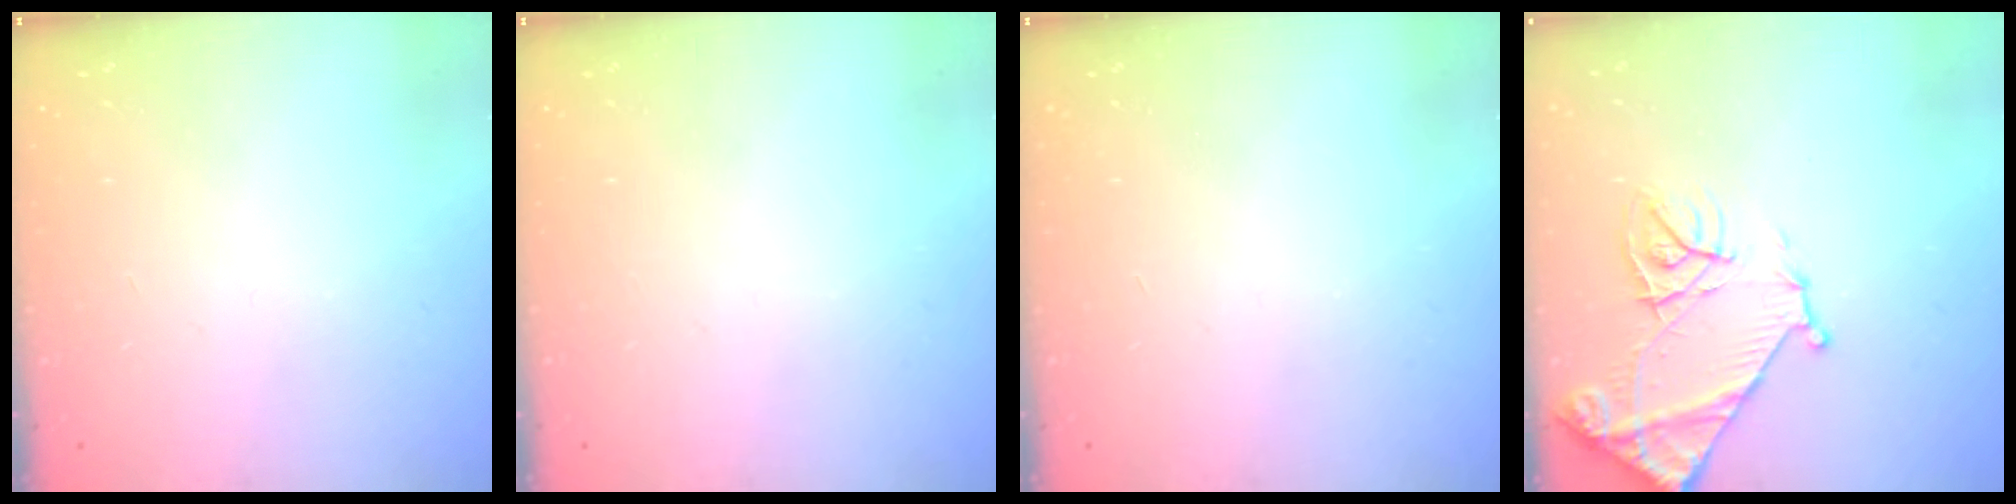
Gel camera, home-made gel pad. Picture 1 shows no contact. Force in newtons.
{"total": 0.0}
{"total": 0.0}
{"total": 13.0, "press": 13.0, "slide": 1.3}